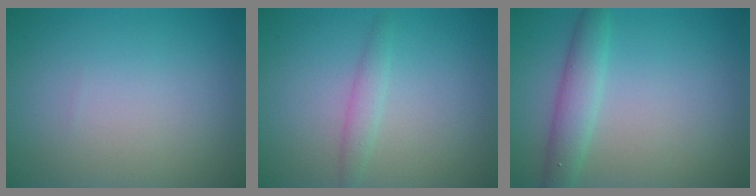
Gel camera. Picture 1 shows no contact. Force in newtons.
{"total": 1.5, "press": 1.5, "slide": 0.1}
{"total": 3.0, "press": 3.0, "slide": 0.1}